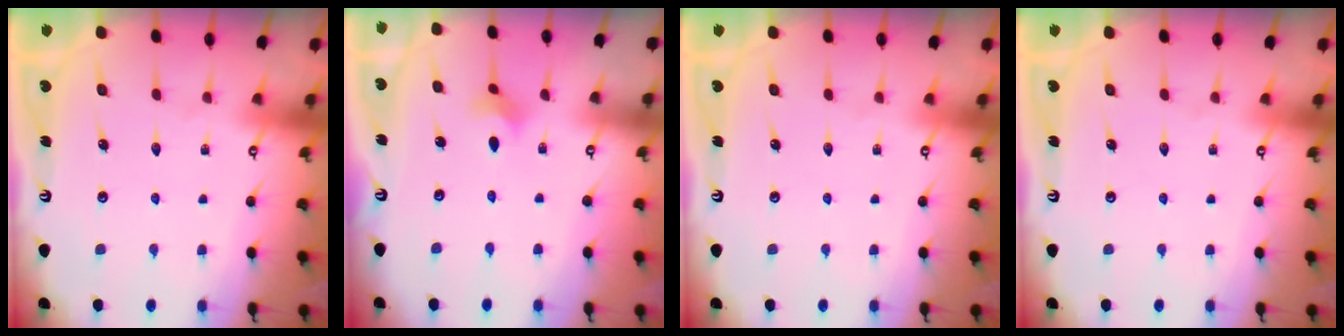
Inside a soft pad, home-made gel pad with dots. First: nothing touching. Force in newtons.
{"total": 2.7, "press": 2.6, "slide": 0.7}
{"total": 0.0}
{"total": 0.0}